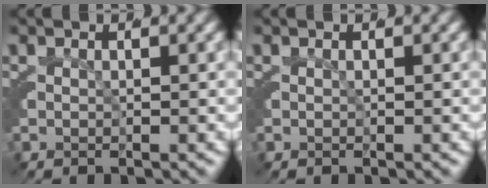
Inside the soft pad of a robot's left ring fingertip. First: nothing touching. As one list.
[{"total": 0.0}]